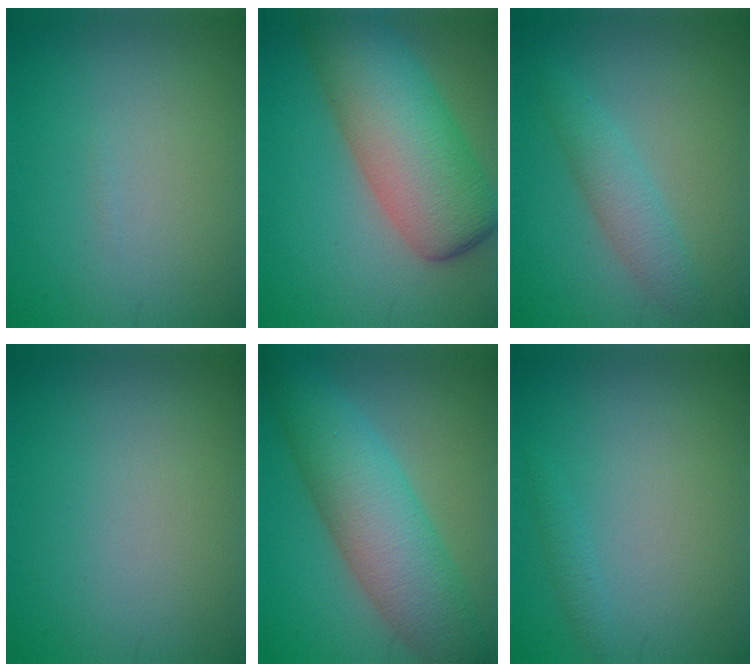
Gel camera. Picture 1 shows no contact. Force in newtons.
{"total": 10.3, "press": 10.3, "slide": 0.4}
{"total": 2.7, "press": 2.7, "slide": 0.1}
{"total": 0.0}
{"total": 8.3, "press": 8.3, "slide": 0.2}
{"total": 0.8, "press": 0.8, "slide": 0.2}